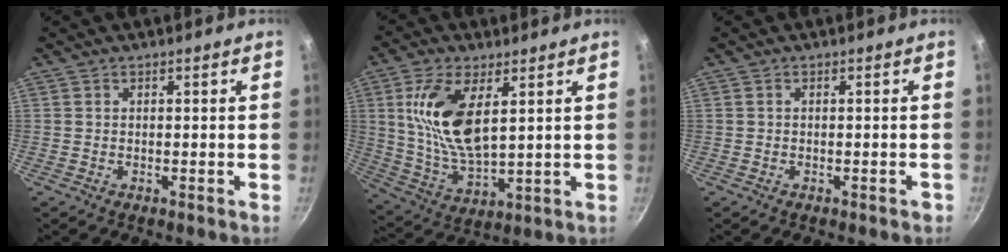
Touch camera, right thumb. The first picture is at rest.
{"total": 14.5, "force": [4.1, 6.8, 12.2], "torque": [-0.239, -0.022, 0.090]}
{"total": 0.8, "force": [-0.5, 0.4, 0.6], "torque": [-0.005, 0.011, -0.002]}